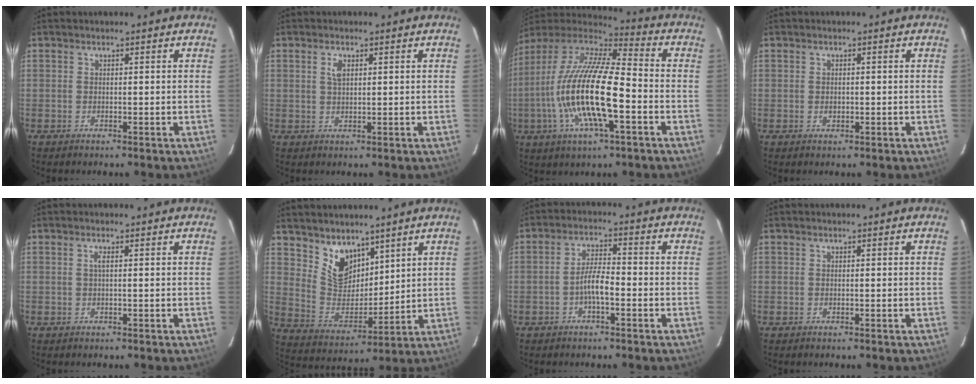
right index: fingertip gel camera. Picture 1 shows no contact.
{"total": 2.2, "force": [0.8, 1.2, 1.7], "torque": [-0.032, 0.003, 0.016]}
{"total": 21.1, "force": [-5.0, 5.5, 19.8], "torque": [-0.373, -0.023, -0.098]}
{"total": 1.1, "force": [-0.1, 1.0, 0.4], "torque": [-0.006, 0.001, 0.000]}
{"total": 0.8, "force": [0.1, -0.2, 0.8], "torque": [-0.016, 0.002, 0.000]}
{"total": 9.8, "force": [6.9, 5.7, 4.1], "torque": [-0.072, -0.001, 0.145]}
{"total": 4.5, "force": [-1.9, 1.0, 4.0], "torque": [-0.081, 0.010, -0.036]}
{"total": 0.0}